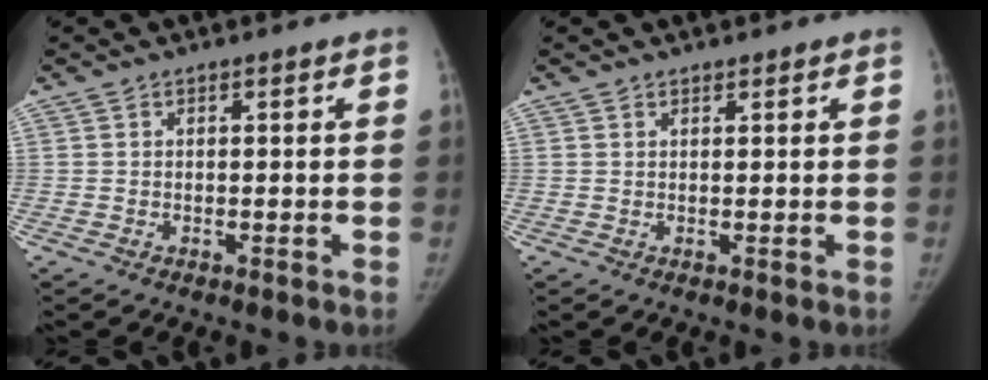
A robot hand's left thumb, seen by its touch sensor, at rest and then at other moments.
{"total": 0.7, "force": [0.6, 0.2, 0.1], "torque": [-0.004, -0.005, 0.010]}